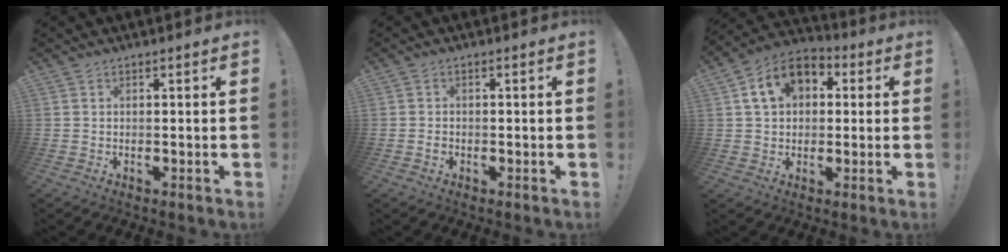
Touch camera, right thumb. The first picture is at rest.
{"total": 1.3, "force": [-0.8, 0.8, 0.6], "torque": [-0.010, 0.003, -0.014]}
{"total": 12.3, "force": [4.2, 9.0, 7.3], "torque": [-0.120, 0.004, 0.083]}